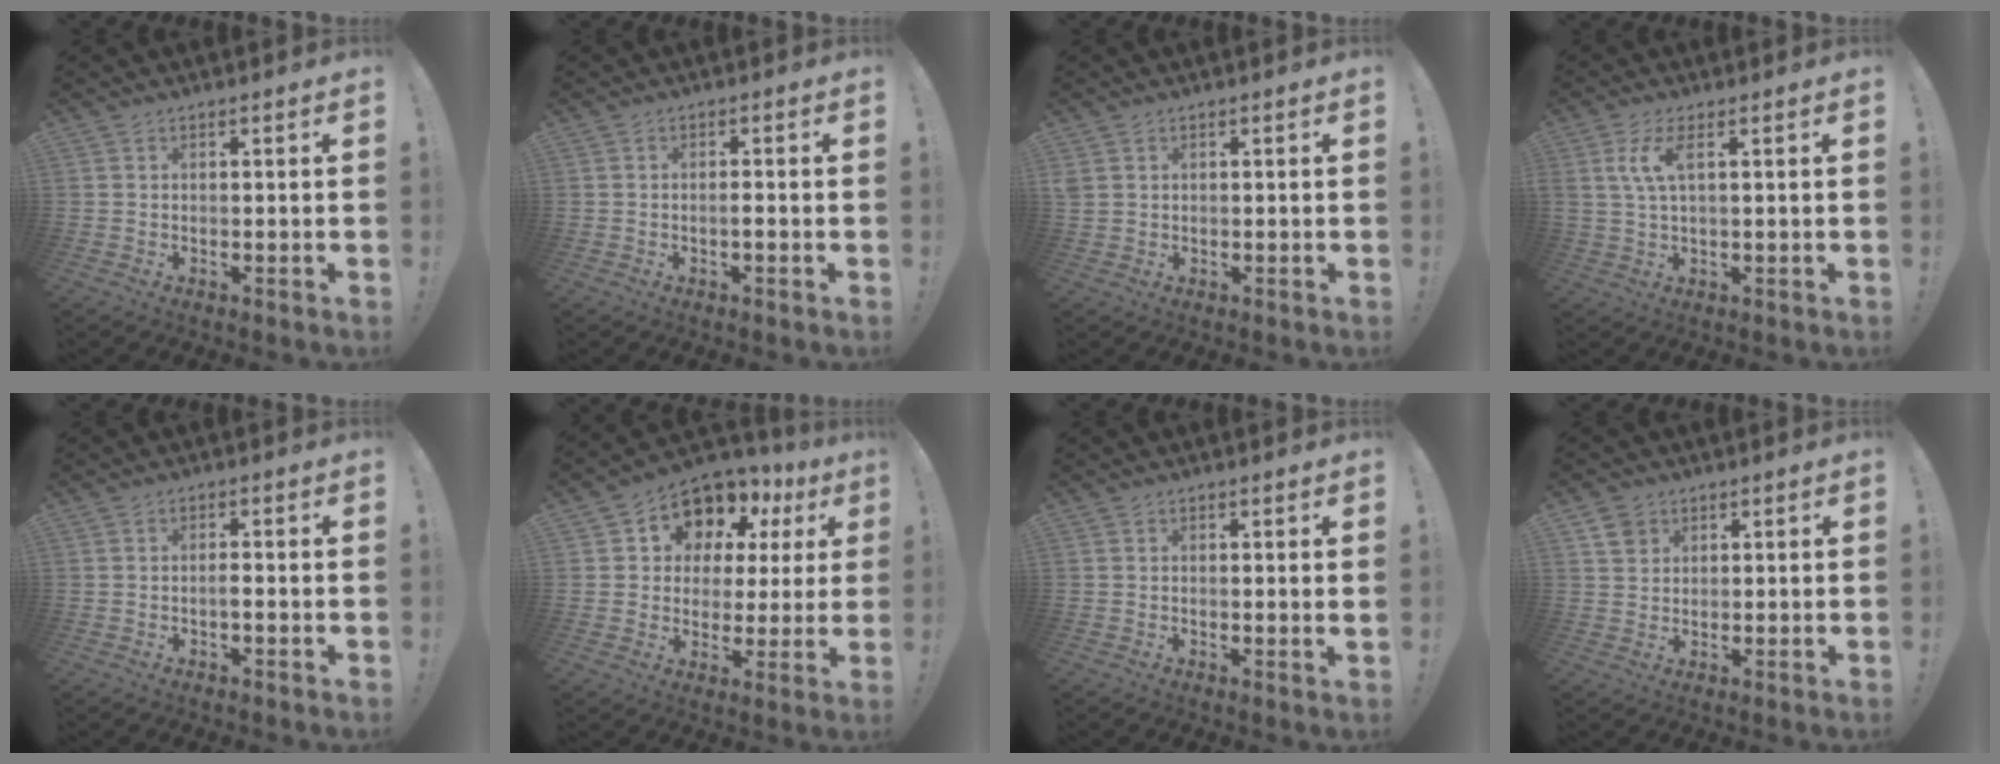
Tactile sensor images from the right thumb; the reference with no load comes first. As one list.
[{"total": 1.4, "force": [-0.9, 0.4, 1.0], "torque": [-0.020, 0.004, -0.014]}, {"total": 1.8, "force": [0.8, 1.3, 0.9], "torque": [-0.021, 0.003, 0.017]}, {"total": 6.2, "force": [2.3, 2.0, 5.4], "torque": [-0.106, -0.003, 0.037]}, {"total": 1.6, "force": [-0.9, 0.7, 1.2], "torque": [-0.018, 0.003, -0.016]}, {"total": 11.0, "force": [6.9, 7.7, 3.7], "torque": [-0.054, -0.060, 0.135]}, {"total": 1.0, "force": [0.7, -0.2, 0.7], "torque": [-0.003, -0.004, 0.010]}, {"total": 4.5, "force": [2.7, 3.5, 1.0], "torque": [-0.008, -0.012, 0.049]}]